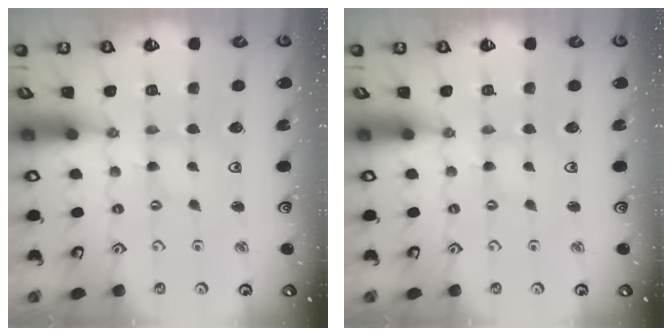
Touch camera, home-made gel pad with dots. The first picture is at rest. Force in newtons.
{"total": 0.0}